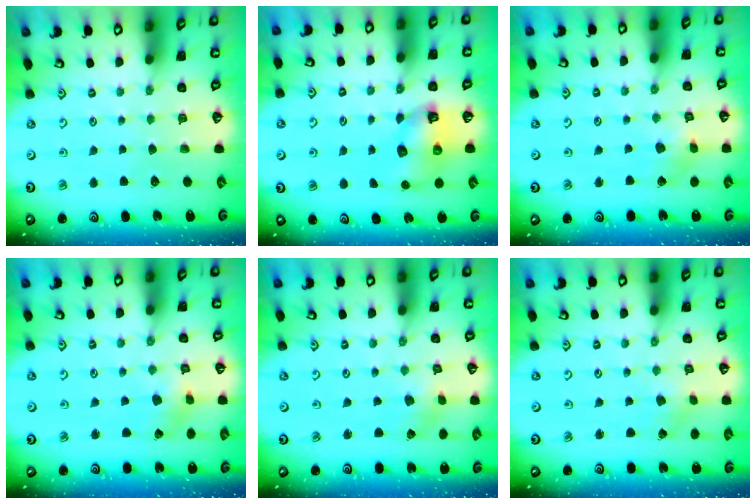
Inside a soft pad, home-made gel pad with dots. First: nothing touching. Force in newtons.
{"total": 8.3, "press": 8.3, "slide": 1.0}
{"total": 3.7, "press": 3.7, "slide": 0.5}
{"total": 1.7, "press": 1.7, "slide": 0.2}
{"total": 1.1, "press": 1.1, "slide": 0.1}
{"total": 0.5, "press": 0.5, "slide": 0.1}